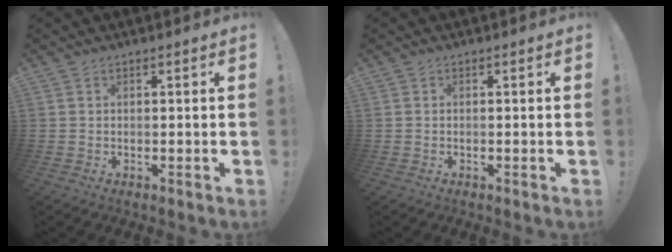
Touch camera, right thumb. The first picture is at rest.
{"total": 0.0}